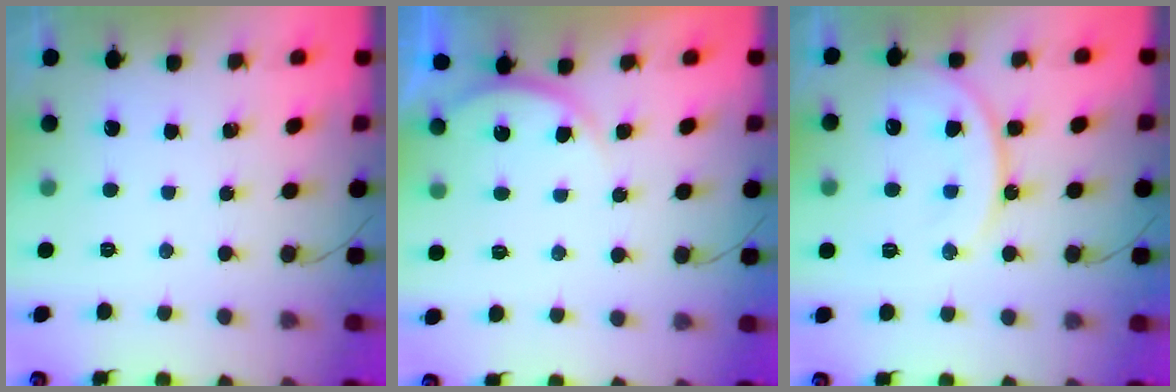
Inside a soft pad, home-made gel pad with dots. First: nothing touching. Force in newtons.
{"total": 4.2, "press": 4.2, "slide": 0.6}
{"total": 13.6, "press": 13.6, "slide": 1.2}